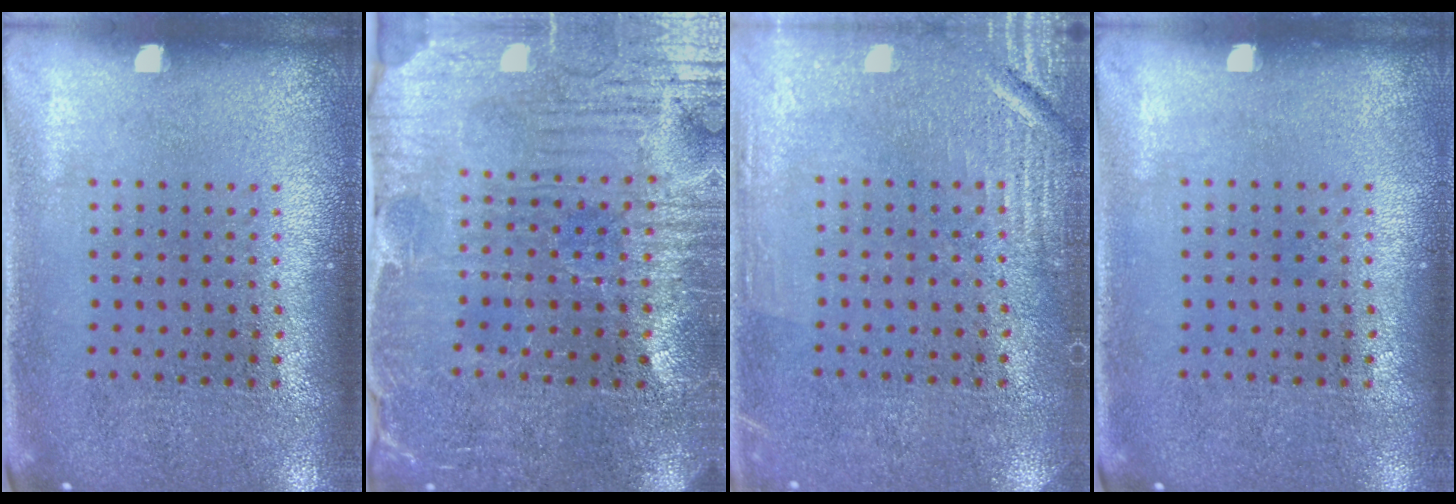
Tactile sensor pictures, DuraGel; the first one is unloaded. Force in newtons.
{"total": 3.9, "press": 3.9, "slide": 0.7}
{"total": 2.9, "press": 2.9, "slide": 0.3}
{"total": 0.0}